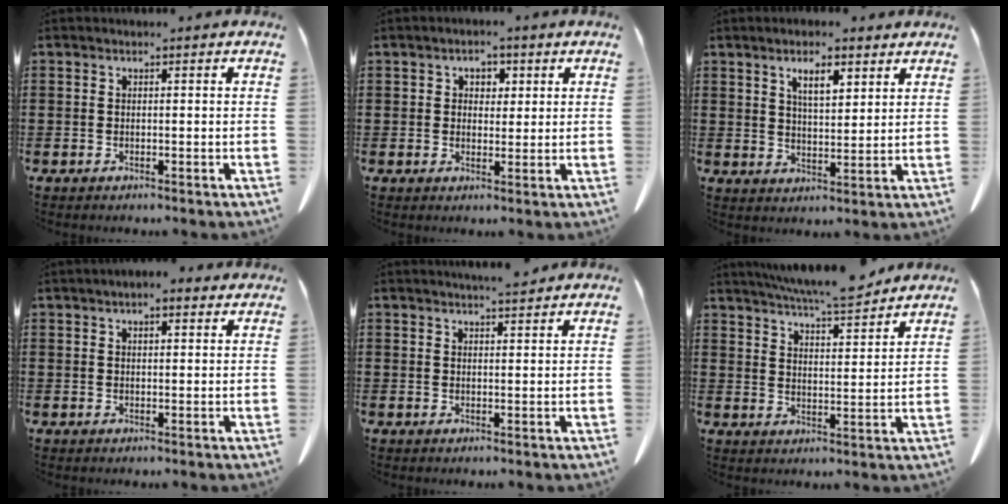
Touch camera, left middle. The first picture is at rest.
{"total": 2.4, "force": [0.9, 1.9, 1.0], "torque": [-0.020, 0.007, 0.011]}
{"total": 5.6, "force": [3.9, 1.8, 3.6], "torque": [-0.064, -0.008, 0.066]}
{"total": 1.9, "force": [1.3, 0.7, 1.3], "torque": [-0.019, 0.002, 0.020]}
{"total": 2.8, "force": [2.6, 0.1, 1.0], "torque": [-0.025, -0.003, 0.049]}
{"total": 7.3, "force": [6.9, 0.2, 2.5], "torque": [-0.063, -0.034, 0.123]}